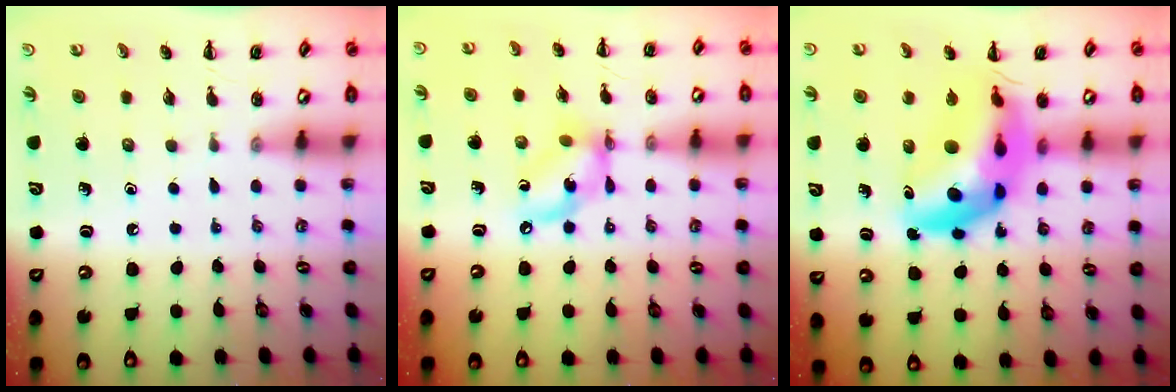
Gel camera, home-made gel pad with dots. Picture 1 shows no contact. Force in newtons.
{"total": 10.3, "press": 10.0, "slide": 2.5}
{"total": 15.2, "press": 14.6, "slide": 4.3}